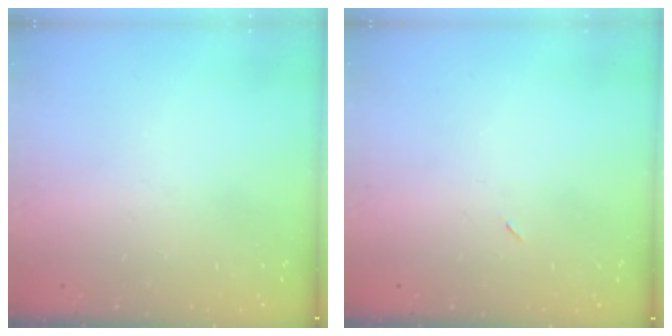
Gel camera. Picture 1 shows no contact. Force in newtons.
{"total": 2.3, "press": 2.0, "slide": 1.2}